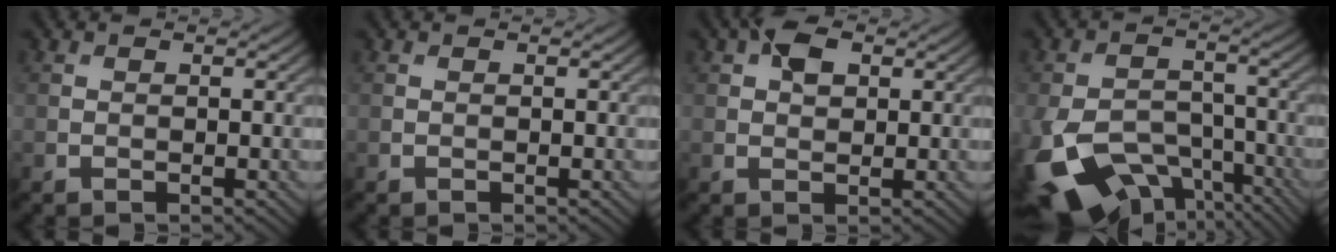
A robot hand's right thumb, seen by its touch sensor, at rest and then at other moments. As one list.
[{"total": 0.0}, {"total": 3.5, "force": [1.4, 2.1, 2.4], "torque": [-0.045, 0.008, 0.020]}, {"total": 14.8, "force": [-8.6, 8.6, 8.5], "torque": [-0.213, -0.058, -0.122]}]